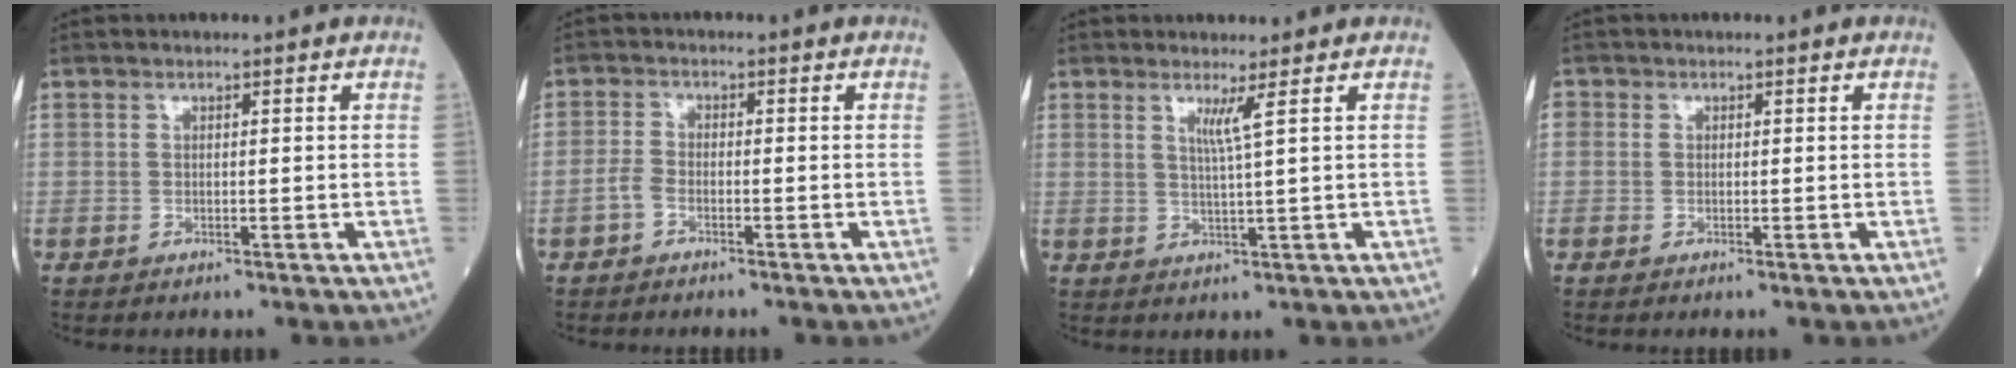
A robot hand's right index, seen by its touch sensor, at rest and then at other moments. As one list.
[{"total": 2.1, "force": [-1.4, 0.8, 1.3], "torque": [-0.034, 0.002, -0.030]}, {"total": 2.4, "force": [1.2, -1.1, 1.8], "torque": [-0.042, -0.014, 0.027]}, {"total": 1.1, "force": [-0.1, 1.1, 0.3], "torque": [-0.003, 0.002, -0.006]}]